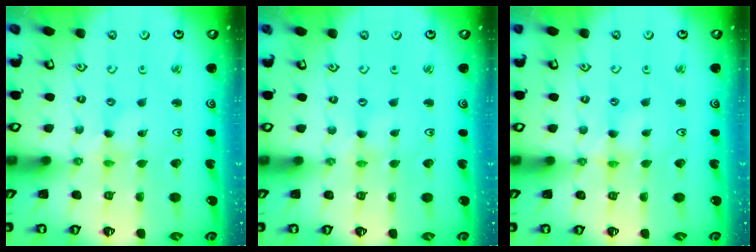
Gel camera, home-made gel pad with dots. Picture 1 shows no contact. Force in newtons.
{"total": 0.0}
{"total": 2.5, "press": 2.5, "slide": 0.2}